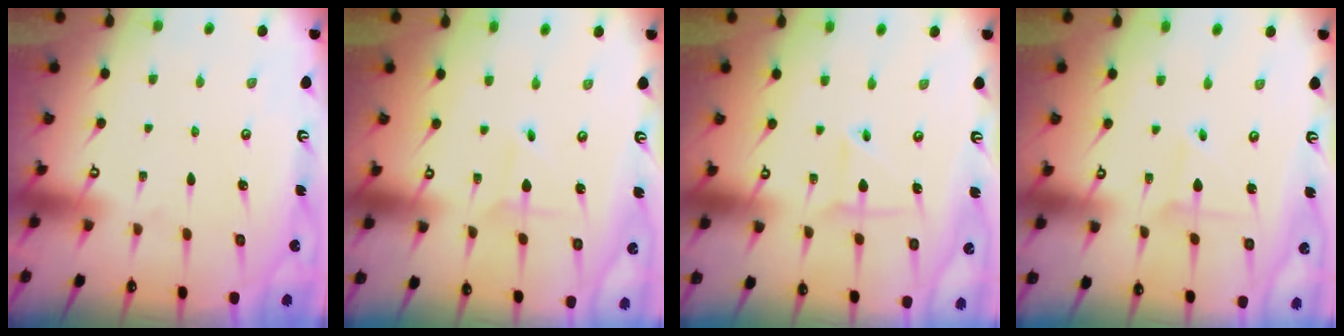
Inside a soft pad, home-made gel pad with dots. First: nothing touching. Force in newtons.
{"total": 0.7, "press": 0.7, "slide": 0.0}
{"total": 3.2, "press": 3.1, "slide": 0.7}
{"total": 2.4, "press": 2.4, "slide": 0.2}